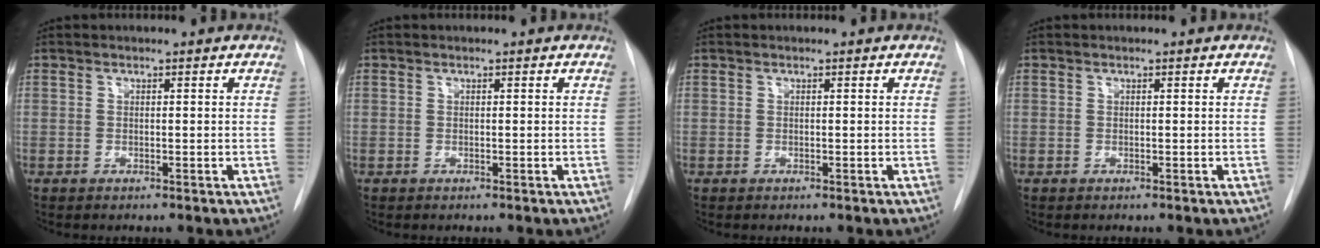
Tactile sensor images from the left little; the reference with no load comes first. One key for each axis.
{"total": 0.0}
{"total": 0.0}
{"total": 0.0}